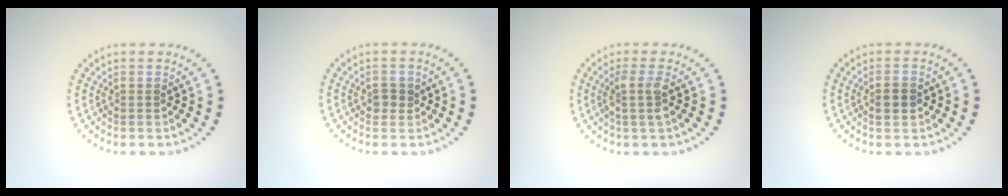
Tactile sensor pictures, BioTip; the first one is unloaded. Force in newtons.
{"total": 1.3, "press": 1.2, "slide": 0.4}
{"total": 2.1, "press": 1.7, "slide": 1.3}
{"total": 1.7, "press": 1.7, "slide": 0.1}